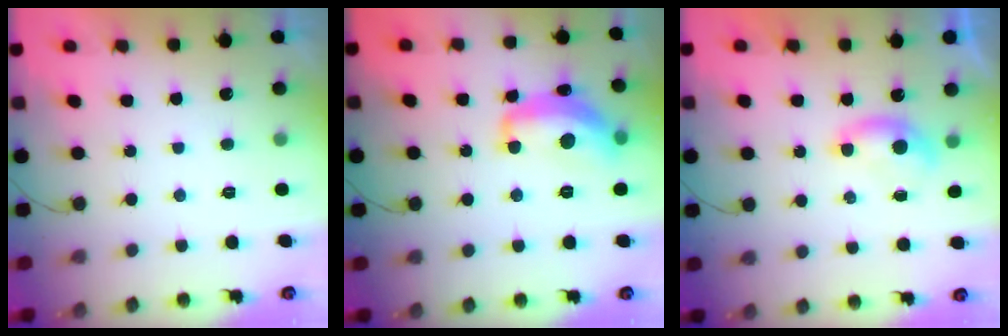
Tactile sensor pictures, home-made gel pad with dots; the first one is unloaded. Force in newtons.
{"total": 15.3, "press": 15.2, "slide": 0.8}
{"total": 4.8, "press": 4.7, "slide": 0.6}